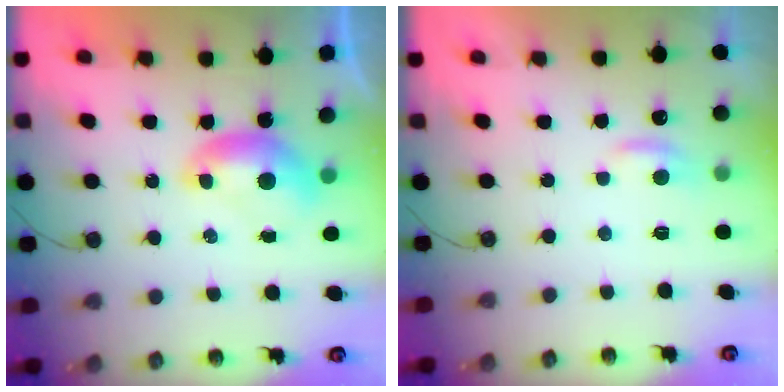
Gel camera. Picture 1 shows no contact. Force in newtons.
{"total": 0.6, "press": 0.1, "slide": 0.6}